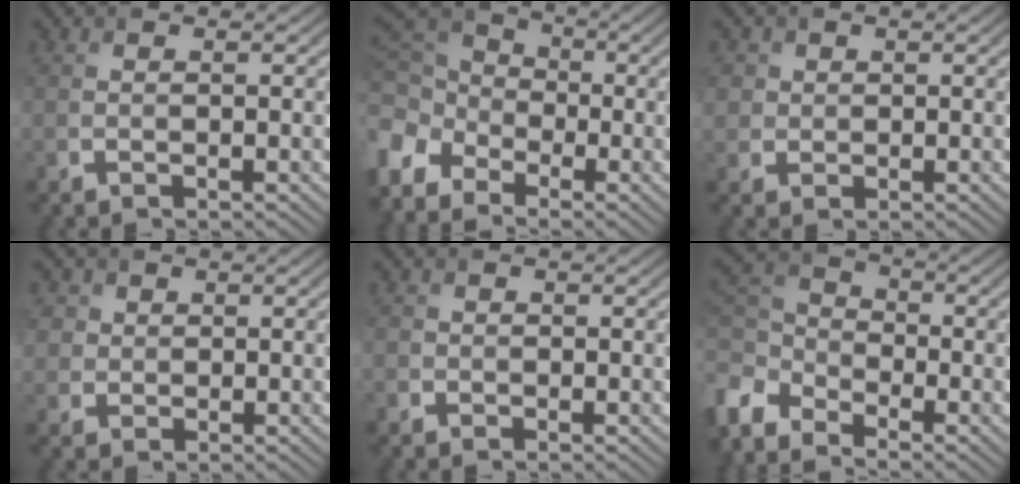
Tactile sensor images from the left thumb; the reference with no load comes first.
{"total": 10.6, "force": [-5.8, 7.3, 5.1], "torque": [-0.150, -0.030, -0.115]}
{"total": 2.3, "force": [0.7, 2.1, 0.4], "torque": [-0.022, -0.004, 0.023]}
{"total": 3.2, "force": [1.2, 2.8, 0.9], "torque": [-0.039, -0.001, 0.025]}
{"total": 1.1, "force": [-0.4, 1.0, 0.0], "torque": [0.007, -0.001, -0.012]}
{"total": 7.9, "force": [-5.0, 4.6, 4.1], "torque": [-0.121, -0.020, -0.116]}